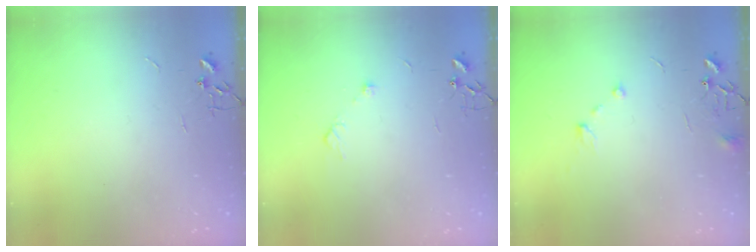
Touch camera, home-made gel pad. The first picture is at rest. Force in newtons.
{"total": 6.1, "press": 6.0, "slide": 0.8}
{"total": 8.3, "press": 8.2, "slide": 0.5}